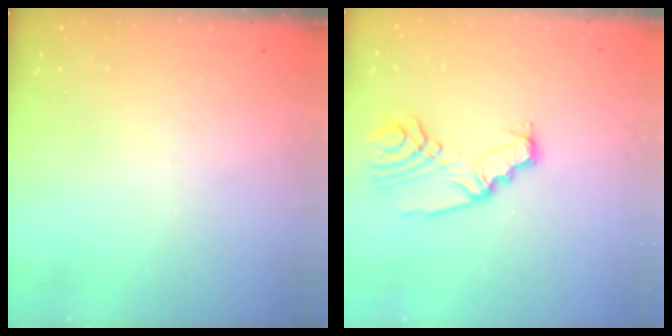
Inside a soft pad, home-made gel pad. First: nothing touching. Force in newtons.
{"total": 9.0, "press": 9.0, "slide": 0.7}